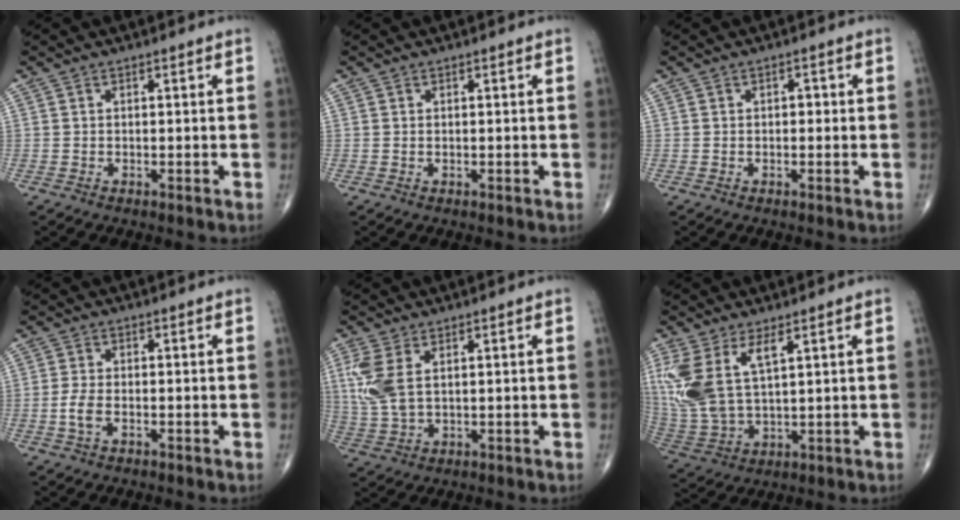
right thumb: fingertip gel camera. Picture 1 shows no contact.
{"total": 0.0}
{"total": 1.1, "force": [0.0, 0.8, 0.8], "torque": [-0.005, 0.005, -0.004]}
{"total": 2.9, "force": [-0.9, 1.5, 2.3], "torque": [-0.054, 0.006, -0.021]}
{"total": 7.3, "force": [2.1, 3.8, 5.9], "torque": [-0.154, -0.001, 0.051]}
{"total": 13.2, "force": [5.0, 5.8, 10.8], "torque": [-0.250, -0.016, 0.116]}